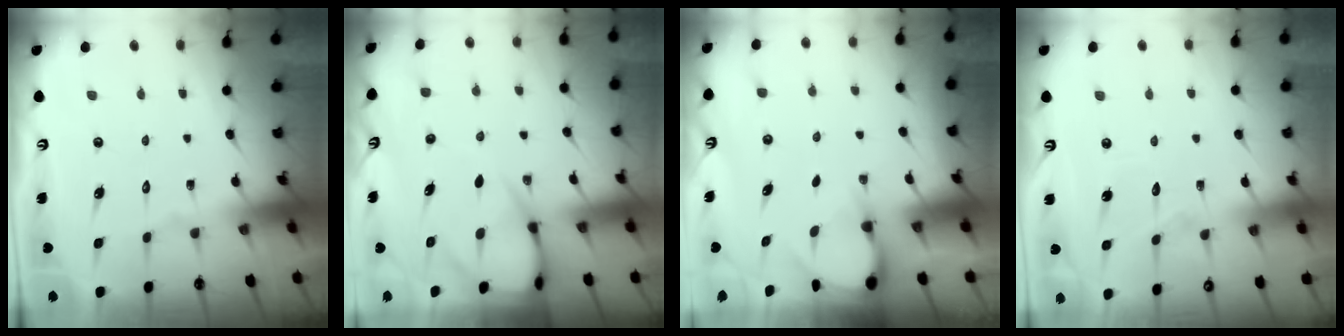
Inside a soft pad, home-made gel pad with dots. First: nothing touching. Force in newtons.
{"total": 7.4, "press": 7.3, "slide": 0.8}
{"total": 2.9, "press": 2.9, "slide": 0.3}
{"total": 4.1, "press": 4.1, "slide": 0.5}